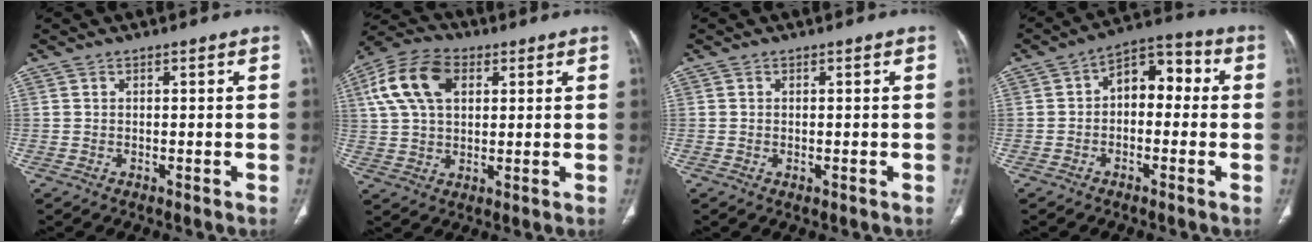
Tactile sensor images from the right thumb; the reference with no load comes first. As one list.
[{"total": 13.4, "force": [4.2, 8.5, 9.4], "torque": [-0.178, 0.014, 0.075]}, {"total": 0.6, "force": [-0.2, 0.3, 0.5], "torque": [-0.011, -0.003, -0.001]}, {"total": 8.7, "force": [0.1, 5.7, 6.6], "torque": [-0.064, 0.038, -0.014]}]